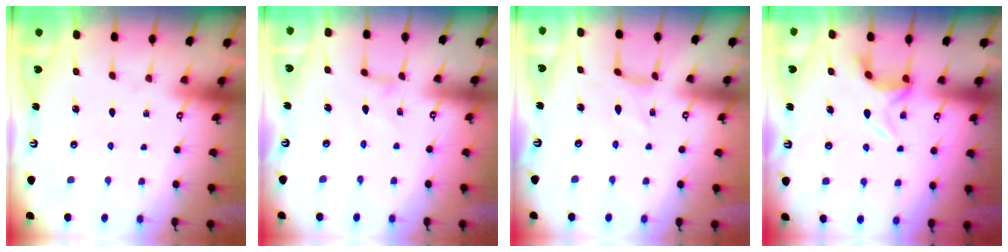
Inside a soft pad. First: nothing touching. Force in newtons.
{"total": 0.6, "press": 0.6, "slide": 0.2}
{"total": 1.0, "press": 1.0, "slide": 0.4}
{"total": 6.0, "press": 5.9, "slide": 1.3}